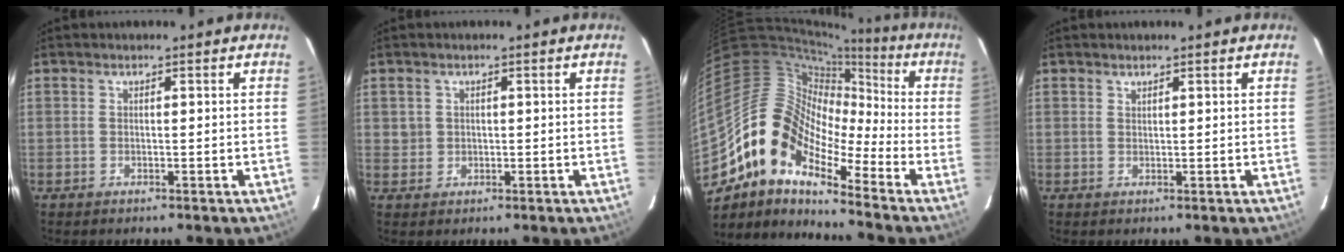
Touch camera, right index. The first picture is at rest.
{"total": 2.0, "force": [0.4, 1.9, 0.2], "torque": [0.000, 0.005, 0.006]}
{"total": 14.3, "force": [-8.7, 7.0, 8.8], "torque": [-0.143, 0.010, -0.187]}
{"total": 0.6, "force": [0.6, 0.2, 0.0], "torque": [-0.001, 0.001, 0.012]}